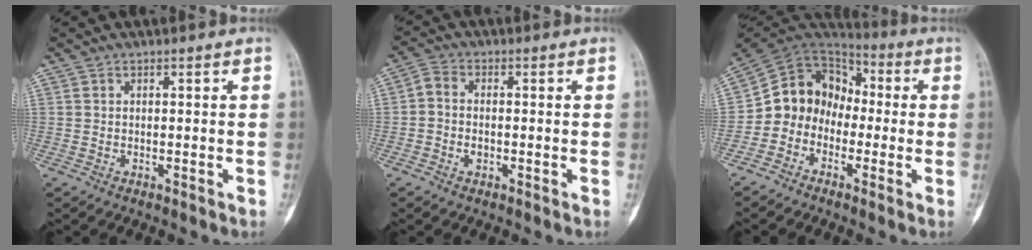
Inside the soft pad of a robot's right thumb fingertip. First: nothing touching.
{"total": 3.9, "force": [-0.8, 2.7, 2.7], "torque": [-0.052, 0.015, -0.021]}
{"total": 12.5, "force": [-2.7, 10.8, 5.7], "torque": [-0.073, 0.075, -0.061]}